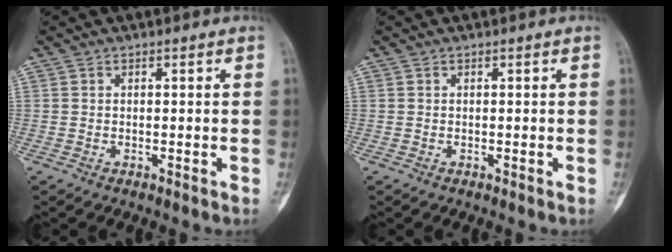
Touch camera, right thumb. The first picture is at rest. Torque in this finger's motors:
{"motor_torque": [2.49, 2.52, 0.04, 0.01, 0.00]}